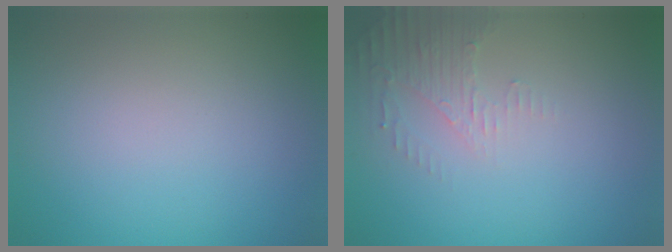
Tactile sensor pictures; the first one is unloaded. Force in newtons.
{"total": 2.2, "press": 2.1, "slide": 0.5}